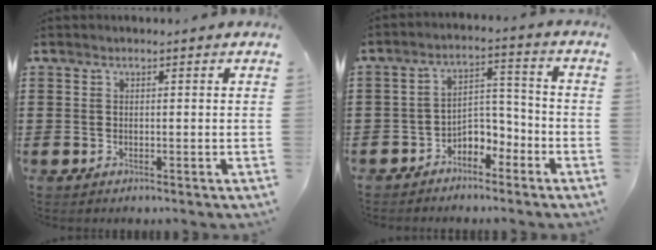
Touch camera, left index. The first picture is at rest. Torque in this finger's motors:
{"motor_torque": [0.06, 0.05, 0.17, 0.02]}